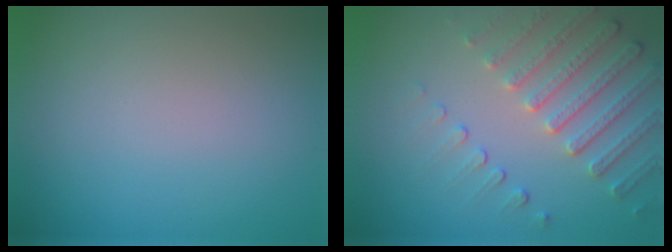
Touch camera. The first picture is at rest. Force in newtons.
{"total": 4.8, "press": 3.7, "slide": 3.1}